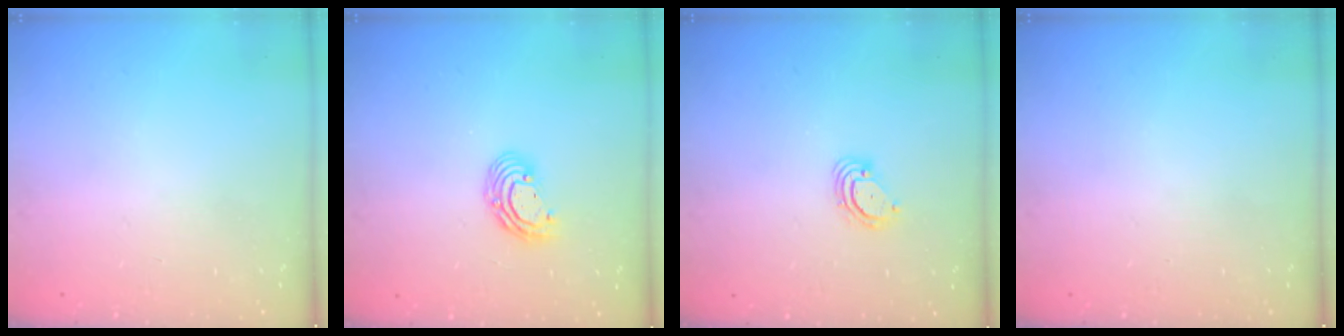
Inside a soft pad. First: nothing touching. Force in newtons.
{"total": 7.6, "press": 7.6, "slide": 0.9}
{"total": 3.9, "press": 3.9, "slide": 0.4}
{"total": 0.0}